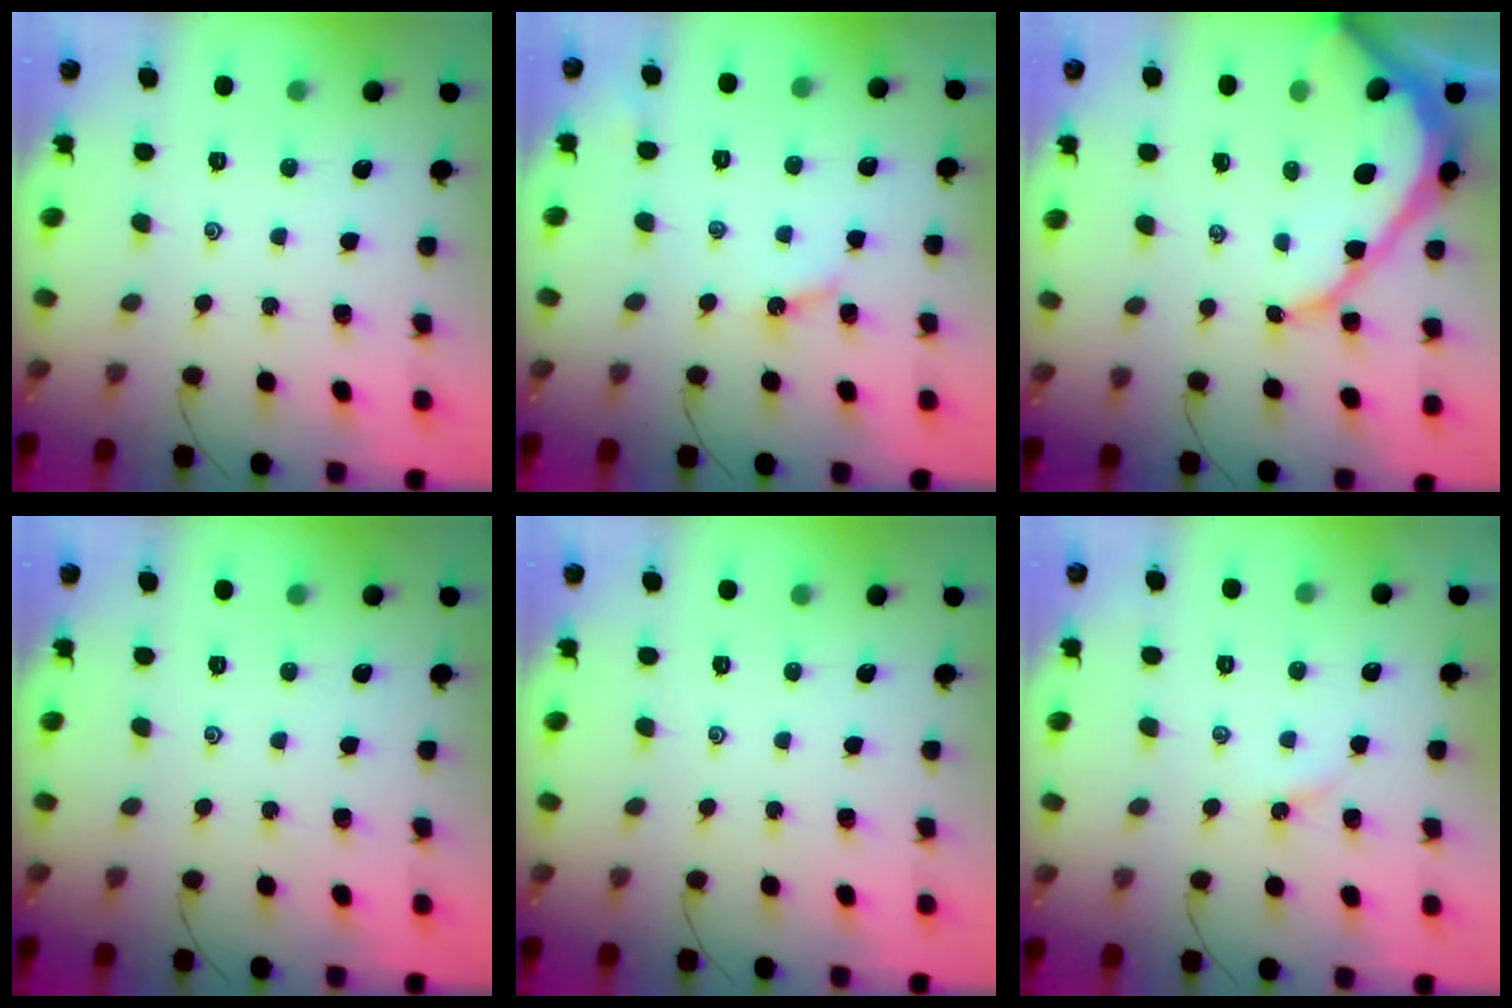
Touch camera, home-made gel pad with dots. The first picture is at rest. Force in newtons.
{"total": 4.3, "press": 4.2, "slide": 0.3}
{"total": 12.9, "press": 12.9, "slide": 1.4}
{"total": 0.0}
{"total": 0.0}
{"total": 1.7, "press": 1.6, "slide": 0.3}